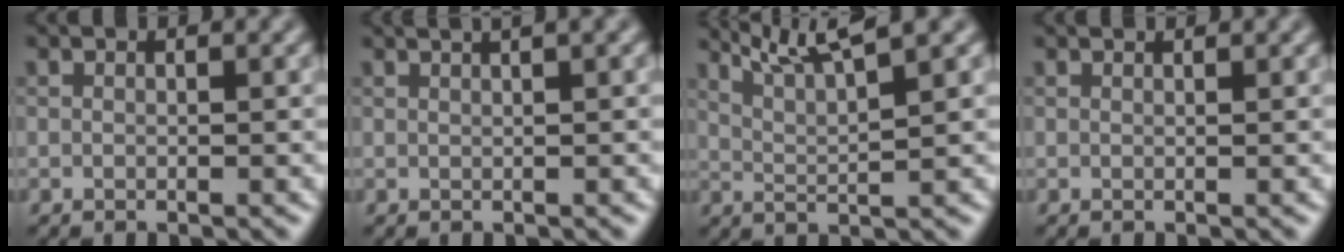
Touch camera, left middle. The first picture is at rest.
{"total": 3.7, "force": [2.2, 1.4, 2.6], "torque": [-0.012, 0.017, 0.005]}
{"total": 5.3, "force": [4.1, 0.7, 3.3], "torque": [-0.057, 0.015, 0.068]}
{"total": 1.0, "force": [1.0, 0.1, 0.3], "torque": [-0.007, -0.003, 0.005]}